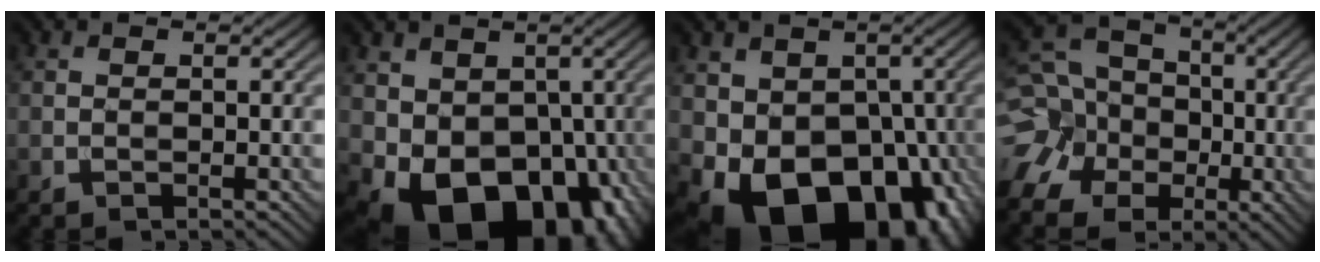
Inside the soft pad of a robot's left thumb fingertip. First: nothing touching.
{"total": 14.8, "force": [-3.7, 10.4, 9.9], "torque": [-0.157, -0.040, -0.051]}
{"total": 17.6, "force": [-5.9, 12.1, 11.3], "torque": [-0.177, -0.042, -0.081]}
{"total": 10.9, "force": [-2.6, 9.7, 4.2], "torque": [-0.121, -0.003, -0.076]}